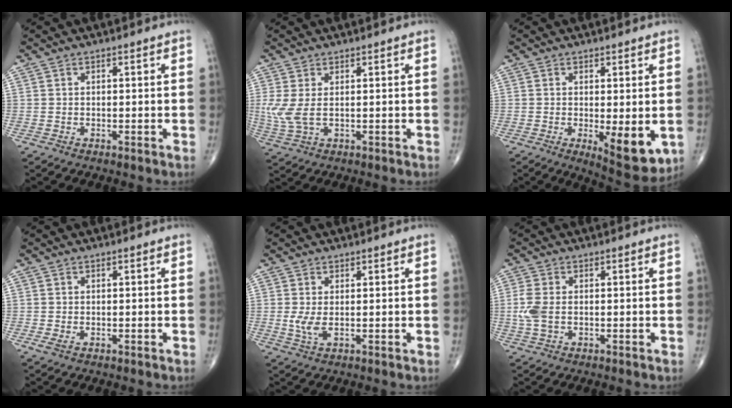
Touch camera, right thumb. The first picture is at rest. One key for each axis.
{"total": 5.0, "fx": 0.4, "fy": 2.3, "fz": 4.4, "tx": -0.124, "ty": 0.000, "tz": 0.017}
{"total": 8.7, "fx": -1.7, "fy": 3.0, "fz": 8.0, "tx": -0.104, "ty": -0.024, "tz": -0.015}
{"total": 1.2, "fx": -0.3, "fy": 0.8, "fz": 0.9, "tx": -0.023, "ty": -0.002, "tz": -0.004}
{"total": 2.9, "fx": 0.2, "fy": 1.1, "fz": 2.7, "tx": -0.065, "ty": -0.011, "tz": 0.007}
{"total": 4.2, "fx": -0.3, "fy": 2.5, "fz": 3.4, "tx": -0.096, "ty": 0.002, "tz": -0.008}